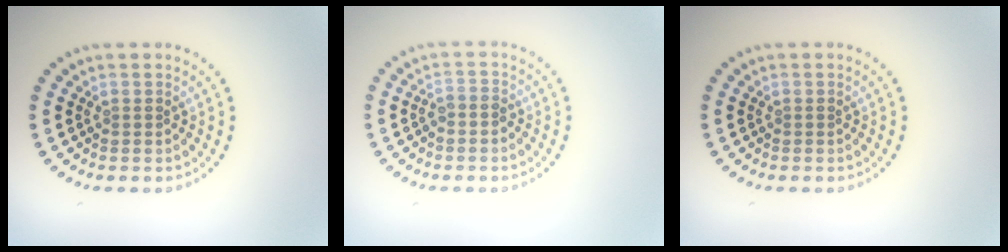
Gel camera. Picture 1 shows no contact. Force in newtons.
{"total": 1.1, "press": 0.9, "slide": 0.7}
{"total": 0.0}